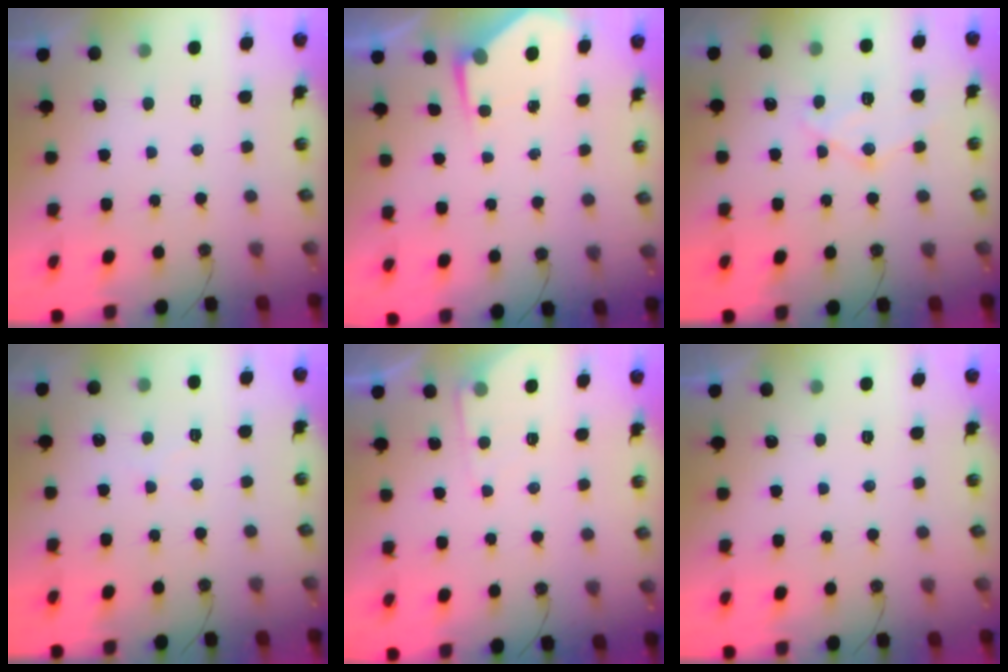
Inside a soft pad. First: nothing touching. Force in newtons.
{"total": 4.8, "press": 4.8, "slide": 0.5}
{"total": 12.8, "press": 12.7, "slide": 1.4}
{"total": 3.9, "press": 3.9, "slide": 0.7}
{"total": 4.2, "press": 4.1, "slide": 0.6}
{"total": 0.0}